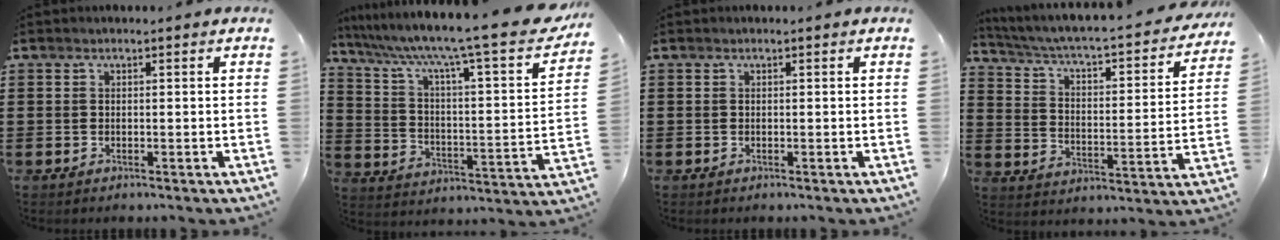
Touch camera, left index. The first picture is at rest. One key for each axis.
{"total": 9.9, "fx": 7.5, "fy": 0.2, "fz": 6.6, "tx": -0.147, "ty": -0.058, "tz": 0.111}
{"total": 0.0}
{"total": 3.4, "fx": 2.5, "fy": 0.5, "fz": 2.1, "tx": -0.057, "ty": -0.033, "tz": 0.031}